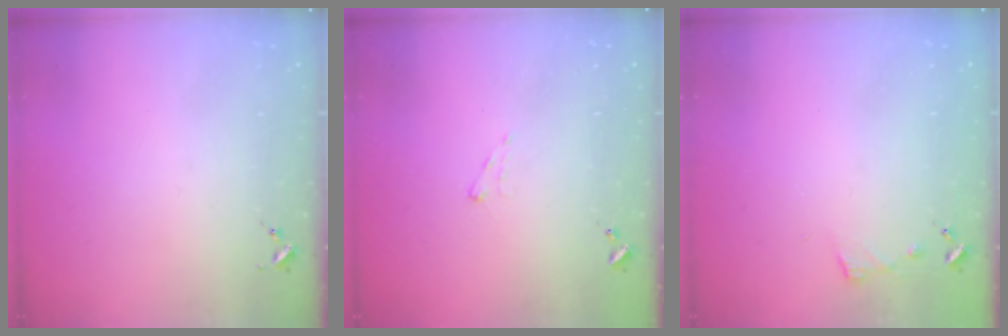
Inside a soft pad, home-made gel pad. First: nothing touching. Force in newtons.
{"total": 5.4, "press": 5.4, "slide": 0.5}
{"total": 2.9, "press": 2.9, "slide": 0.3}